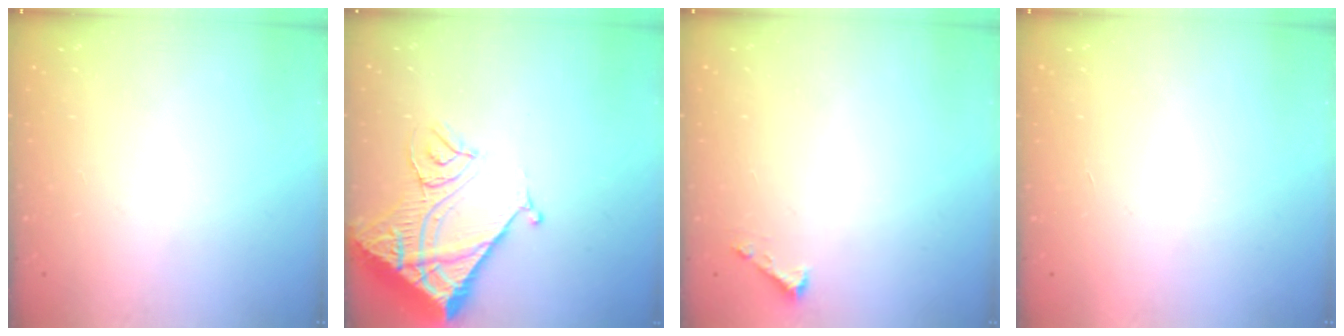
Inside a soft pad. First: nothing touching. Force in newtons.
{"total": 14.7, "press": 14.6, "slide": 1.7}
{"total": 1.6, "press": 1.6, "slide": 0.1}
{"total": 1.5, "press": 1.5, "slide": 0.1}